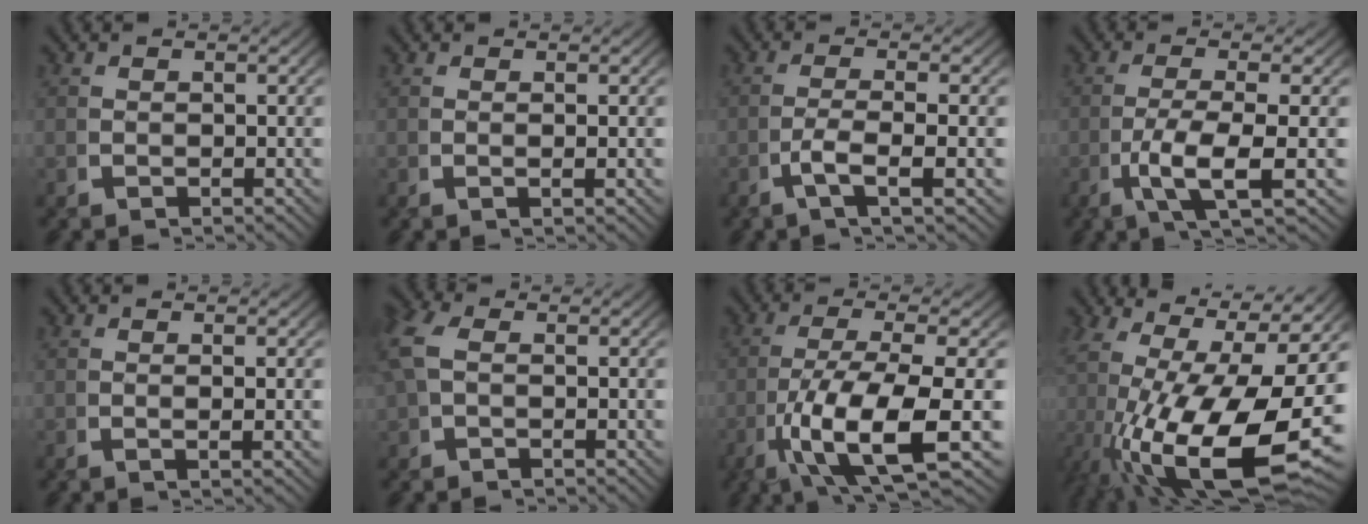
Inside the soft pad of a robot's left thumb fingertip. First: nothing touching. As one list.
[{"total": 0.9, "force": [0.4, -0.1, 0.9], "torque": [-0.021, 0.001, 0.004]}, {"total": 4.2, "force": [-0.7, 0.5, 4.1], "torque": [-0.092, -0.002, -0.014]}, {"total": 6.8, "force": [-0.9, 1.8, 6.5], "torque": [-0.143, -0.015, -0.009]}, {"total": 1.2, "force": [0.3, -0.1, 1.2], "torque": [-0.027, 0.001, 0.004]}, {"total": 2.7, "force": [0.5, 1.9, 1.9], "torque": [-0.064, -0.004, 0.014]}, {"total": 12.1, "force": [-2.7, 5.2, 10.6], "torque": [-0.237, -0.049, -0.012]}, {"total": 19.9, "force": [-2.4, 10.8, 16.6], "torque": [-0.296, -0.068, 0.007]}]